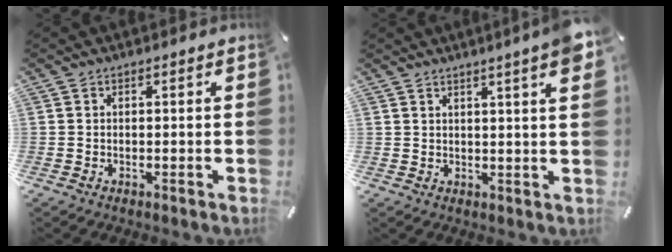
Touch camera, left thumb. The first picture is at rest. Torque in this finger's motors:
{"motor_torque": [2.89, 1.27, 1.34, -1.43, 0.19]}